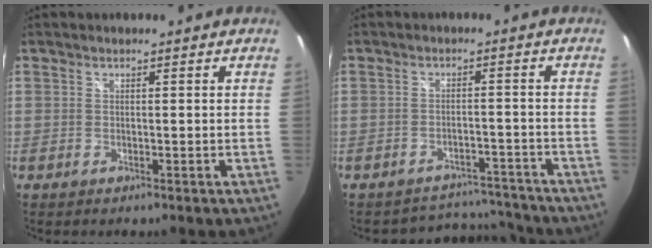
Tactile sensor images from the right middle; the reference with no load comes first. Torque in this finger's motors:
{"motor_torque": [-0.47, -0.41, -0.11, -0.03]}